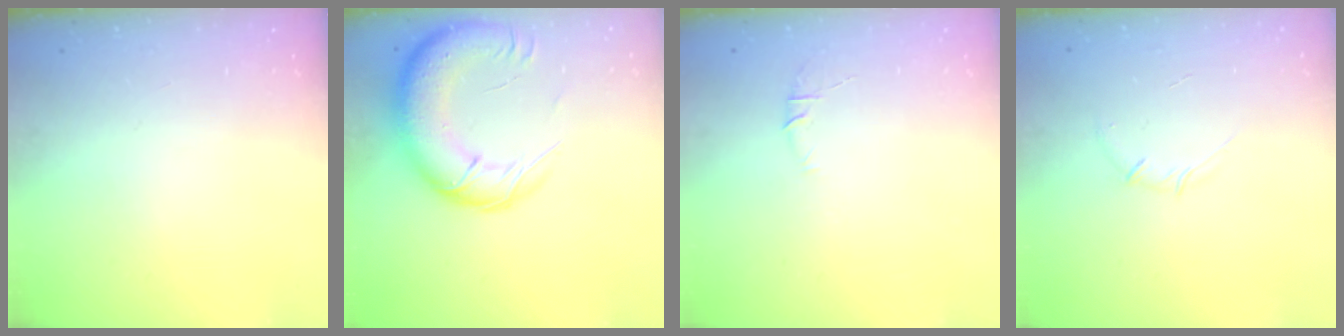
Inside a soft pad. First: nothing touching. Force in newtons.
{"total": 22.3, "press": 21.7, "slide": 5.0}
{"total": 4.8, "press": 4.7, "slide": 1.2}
{"total": 3.6, "press": 3.4, "slide": 1.2}